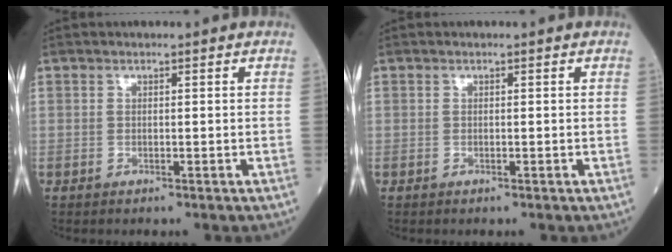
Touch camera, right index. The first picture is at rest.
{"total": 0.0}